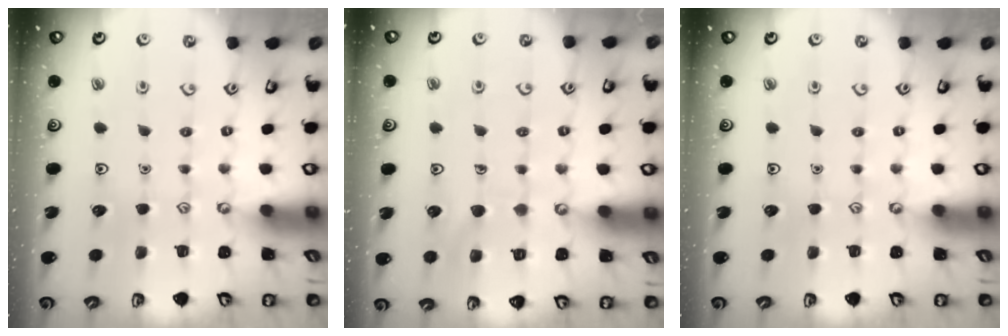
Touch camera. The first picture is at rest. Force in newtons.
{"total": 6.8, "press": 6.8, "slide": 0.6}
{"total": 0.0}